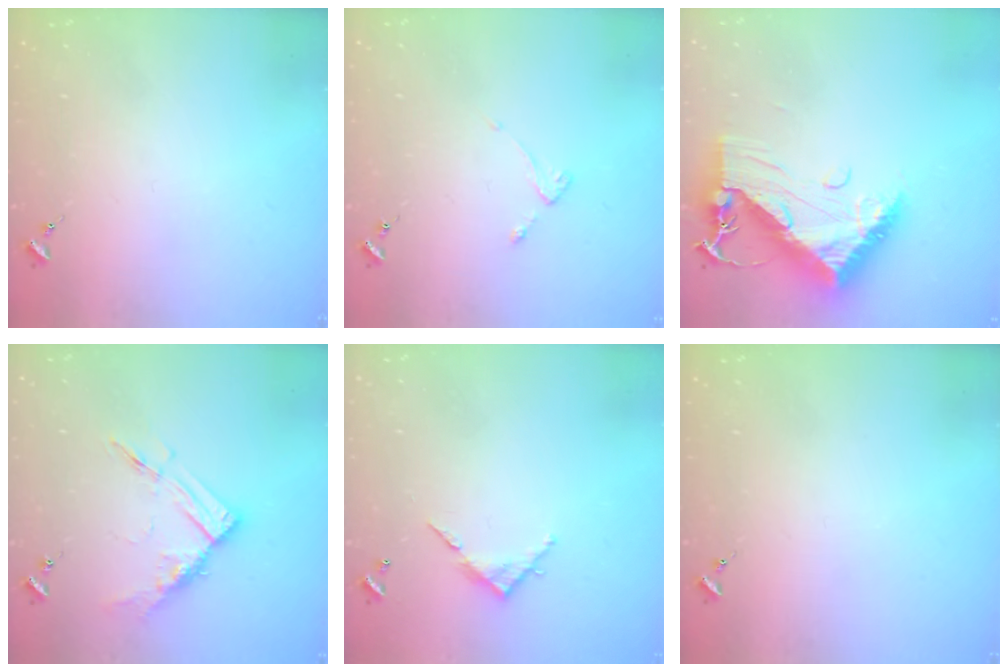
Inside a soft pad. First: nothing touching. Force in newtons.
{"total": 2.7, "press": 2.6, "slide": 0.5}
{"total": 14.1, "press": 14.0, "slide": 1.3}
{"total": 11.9, "press": 11.9, "slide": 0.6}
{"total": 5.7, "press": 5.7, "slide": 0.4}
{"total": 0.0}